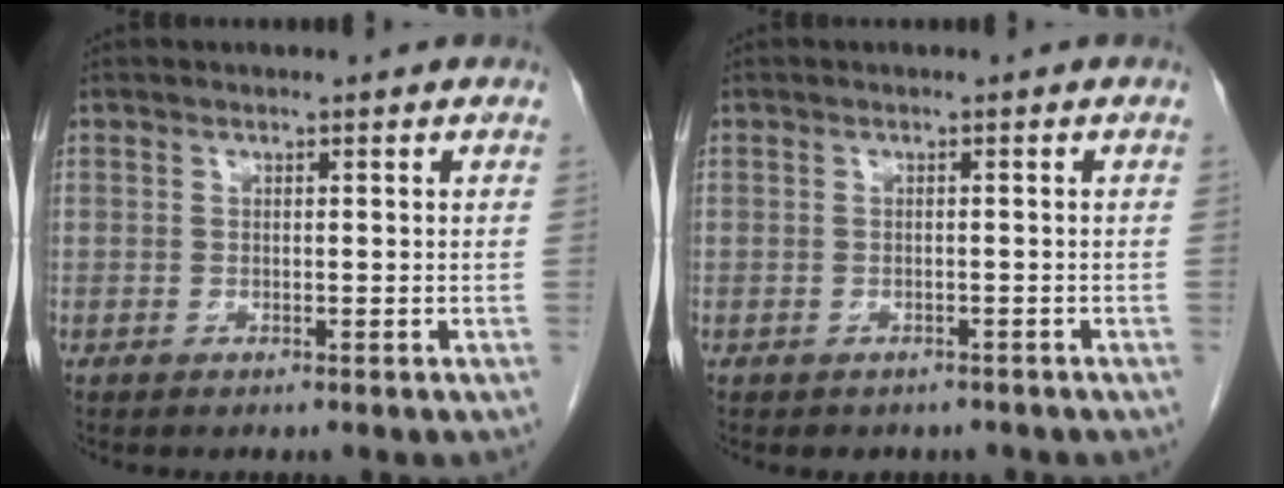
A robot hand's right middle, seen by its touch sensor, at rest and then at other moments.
{"total": 2.6, "force": [-2.2, 1.3, 0.4], "torque": [-0.010, 0.000, -0.025]}